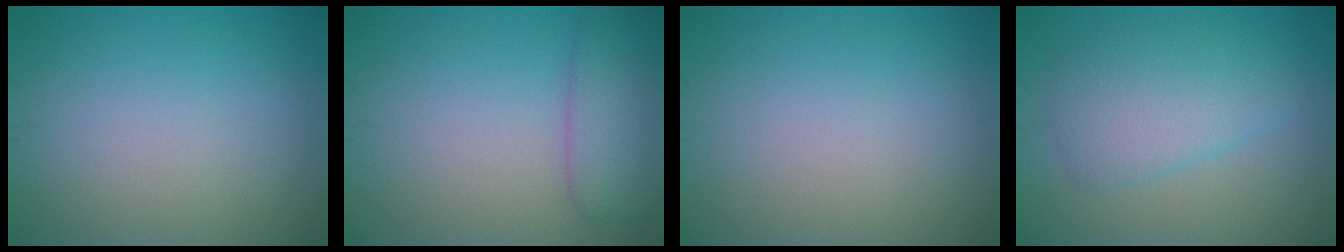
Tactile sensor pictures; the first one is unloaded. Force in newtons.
{"total": 3.8, "press": 3.8, "slide": 0.1}
{"total": 0.0}
{"total": 4.5, "press": 4.4, "slide": 0.2}